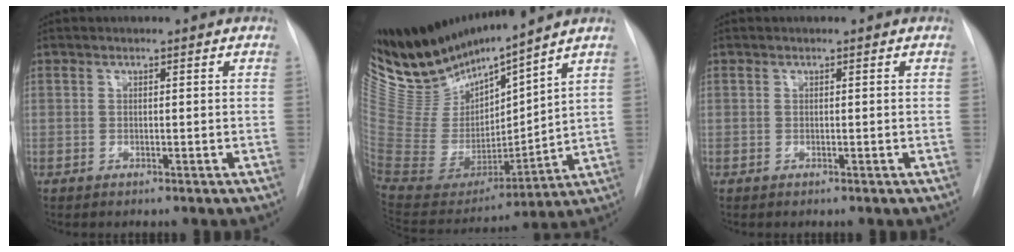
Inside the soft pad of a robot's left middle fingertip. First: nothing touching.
{"total": 16.2, "force": [15.1, 1.8, 5.4], "torque": [-0.114, -0.019, 0.308]}
{"total": 0.0}